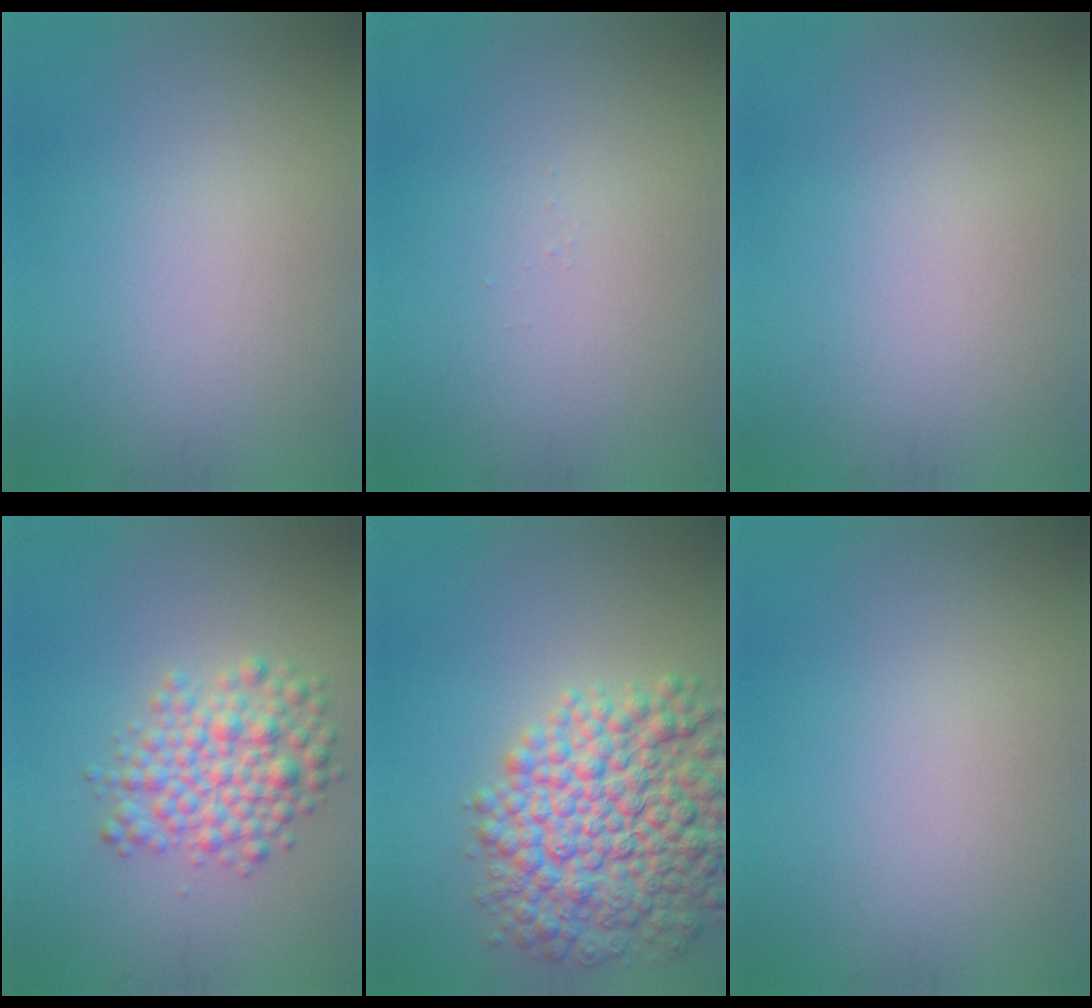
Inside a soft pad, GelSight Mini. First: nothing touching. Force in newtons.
{"total": 0.0}
{"total": 0.0}
{"total": 4.4, "press": 4.3, "slide": 0.2}
{"total": 9.6, "press": 9.6, "slide": 0.3}
{"total": 0.0}